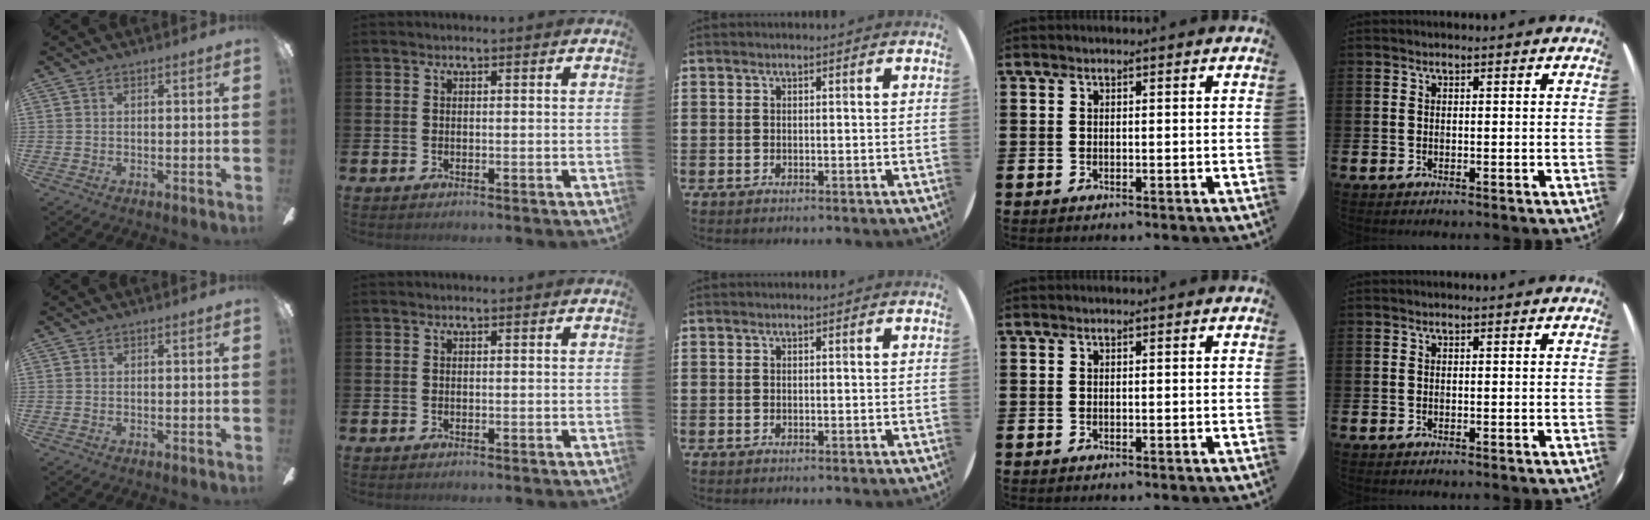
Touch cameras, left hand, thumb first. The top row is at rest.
{}